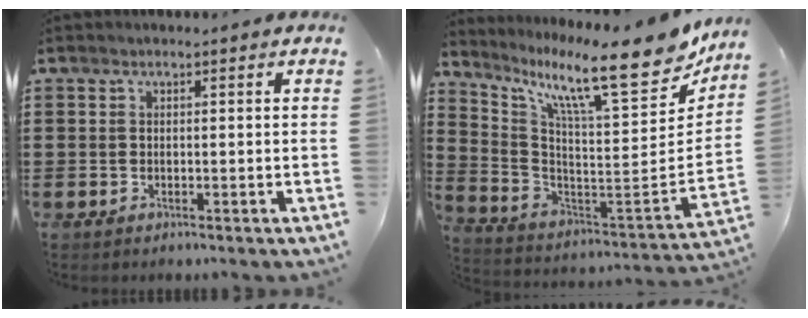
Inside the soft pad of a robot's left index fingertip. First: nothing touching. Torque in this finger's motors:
{"motor_torque": [2.04, -0.10, 0.37, 0.21]}